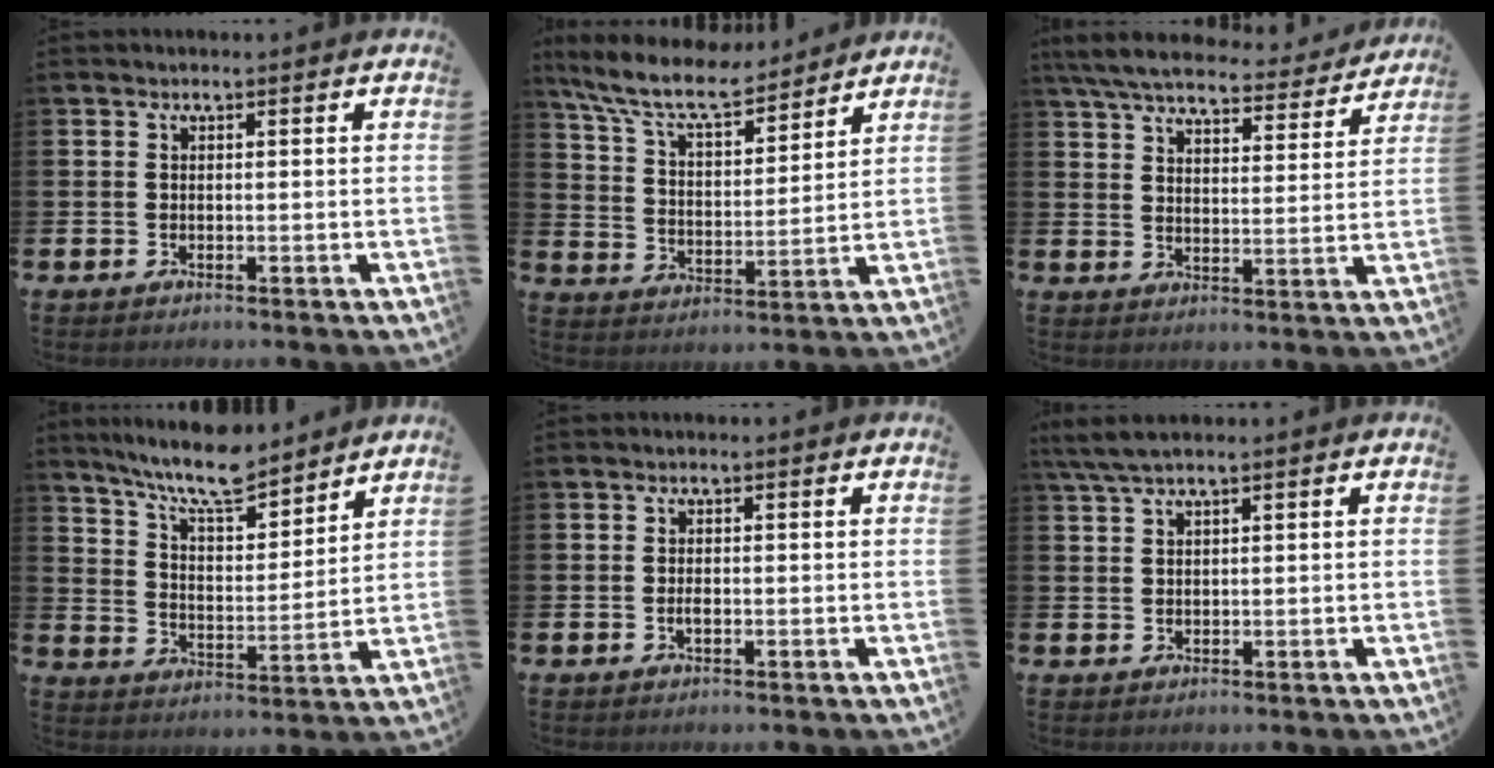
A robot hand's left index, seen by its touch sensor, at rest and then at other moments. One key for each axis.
{"total": 9.4, "fx": 8.4, "fy": 2.3, "fz": 3.6, "tx": -0.111, "ty": -0.043, "tz": 0.150}
{"total": 7.0, "fx": 6.4, "fy": 1.5, "fz": 2.3, "tx": -0.070, "ty": -0.037, "tz": 0.111}
{"total": 9.4, "fx": 8.6, "fy": 1.7, "fz": 3.4, "tx": -0.085, "ty": -0.053, "tz": 0.155}
{"total": 0.9, "fx": -0.3, "fy": 0.4, "fz": 0.8, "tx": -0.023, "ty": 0.002, "tz": -0.004}
{"total": 2.9, "fx": 2.2, "fy": 0.3, "fz": 1.9, "tx": -0.049, "ty": 0.005, "tz": 0.042}